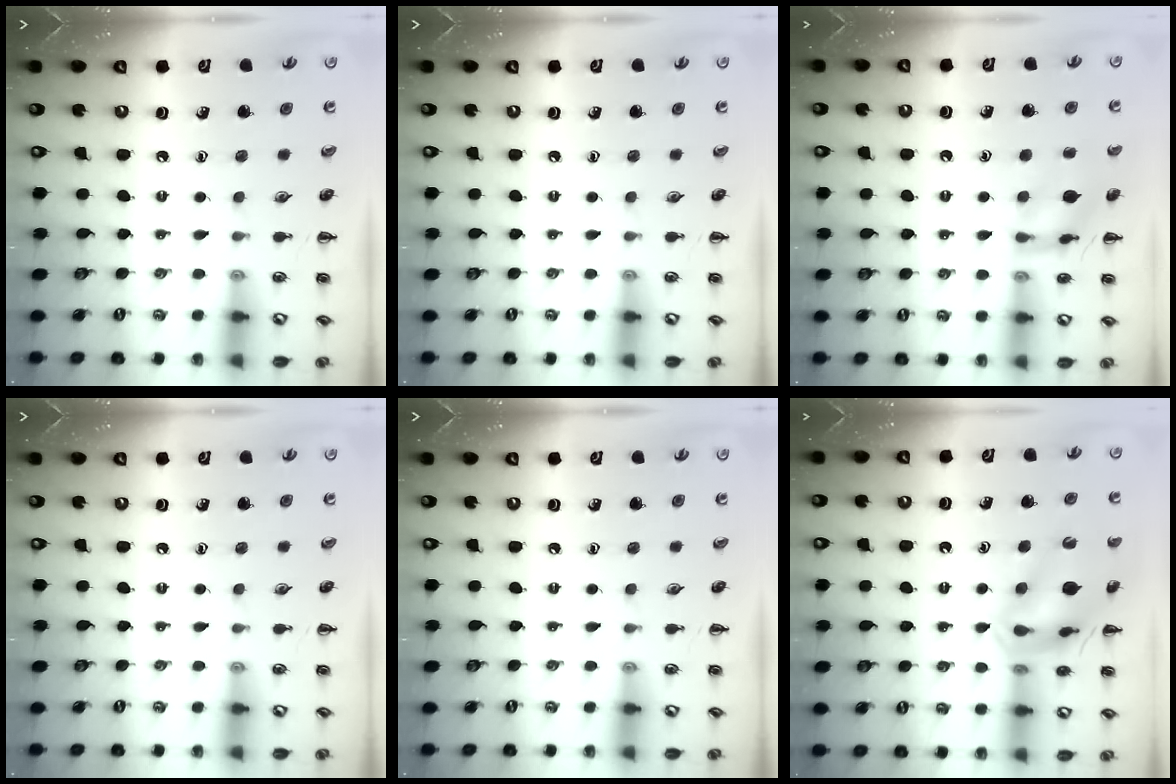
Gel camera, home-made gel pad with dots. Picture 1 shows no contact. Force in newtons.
{"total": 0.0}
{"total": 11.3, "press": 11.2, "slide": 0.9}
{"total": 0.0}
{"total": 0.0}
{"total": 15.7, "press": 15.5, "slide": 2.3}